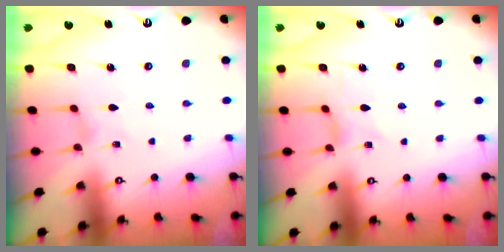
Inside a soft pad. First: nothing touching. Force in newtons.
{"total": 0.0}